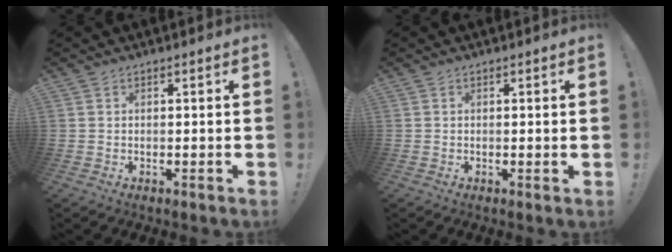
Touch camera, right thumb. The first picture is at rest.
{"total": 1.0, "force": [0.0, -0.2, 1.0], "torque": [-0.015, -0.001, 0.000]}